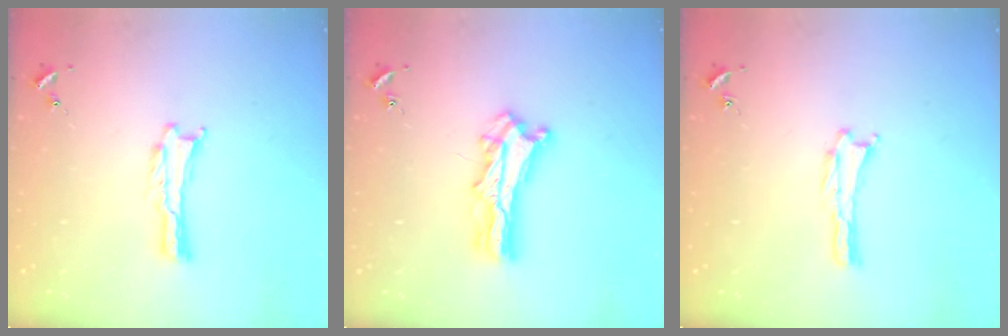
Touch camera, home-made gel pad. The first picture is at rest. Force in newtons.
{"total": 6.7, "press": 6.6, "slide": 0.5}
{"total": 0.0}